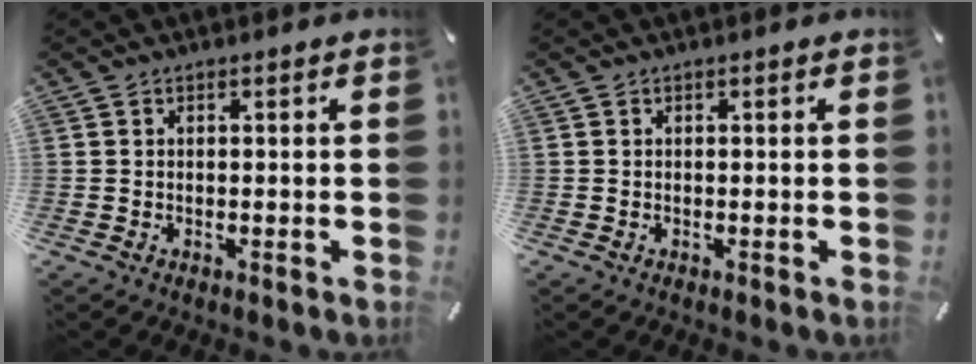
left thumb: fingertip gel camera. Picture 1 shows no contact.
{"total": 0.0}